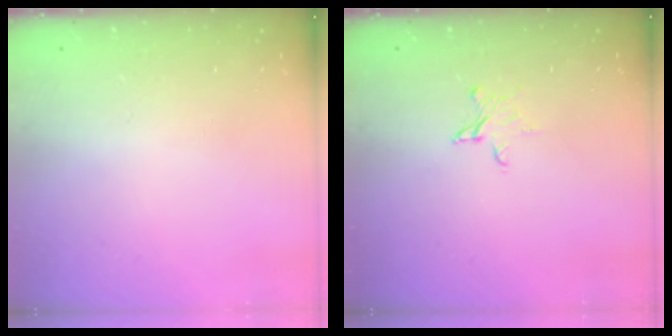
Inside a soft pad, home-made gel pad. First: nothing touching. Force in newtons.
{"total": 3.4, "press": 3.4, "slide": 0.3}